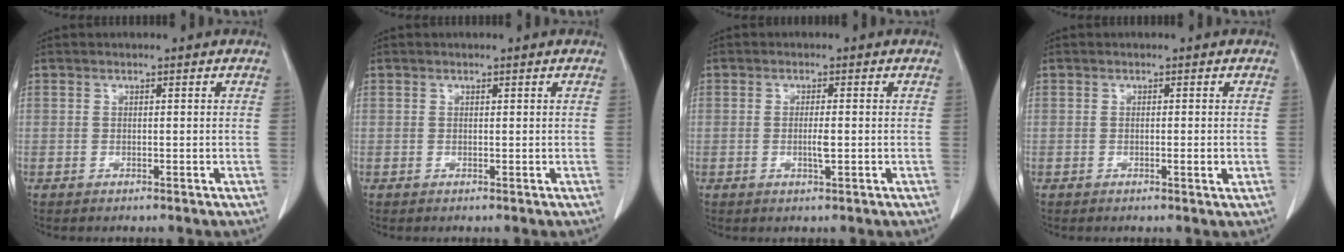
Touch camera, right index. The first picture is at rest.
{"total": 0.0}
{"total": 2.1, "force": [-0.3, 0.1, 2.1], "torque": [-0.043, -0.004, -0.006]}
{"total": 1.4, "force": [-0.3, -0.1, 1.4], "torque": [-0.021, -0.005, -0.003]}